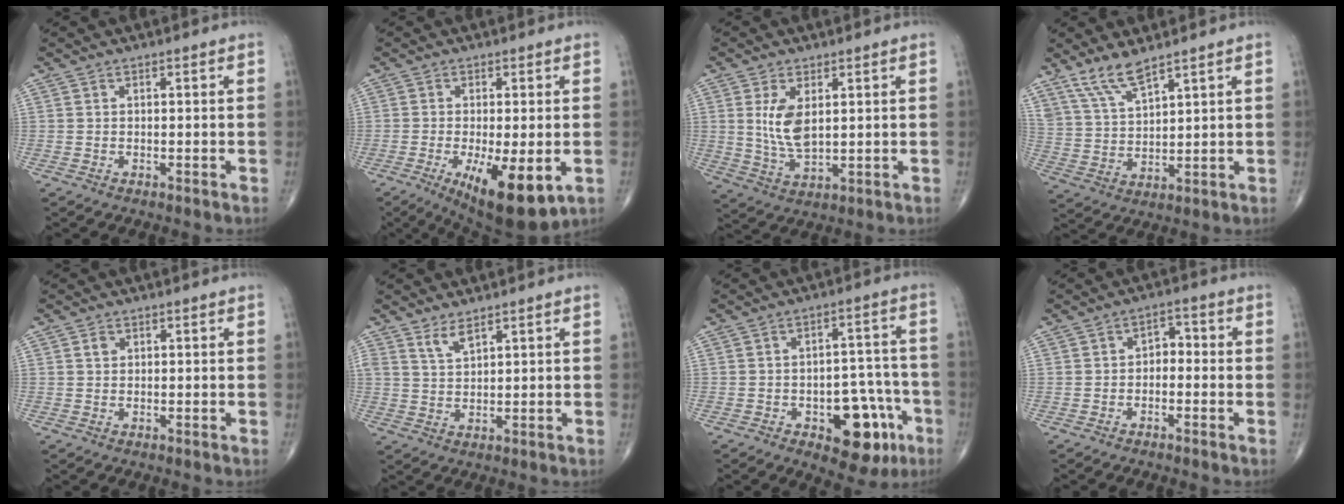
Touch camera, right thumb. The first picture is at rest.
{"total": 12.7, "force": [-4.2, 4.1, 11.2], "torque": [-0.171, -0.021, -0.054]}
{"total": 7.3, "force": [1.8, 3.6, 6.1], "torque": [-0.114, -0.016, 0.045]}
{"total": 7.5, "force": [5.9, 1.7, 4.2], "torque": [-0.086, -0.029, 0.130]}
{"total": 1.2, "force": [0.4, 1.0, 0.6], "torque": [-0.005, 0.001, 0.006]}
{"total": 3.2, "force": [2.4, 1.0, 1.8], "torque": [-0.031, -0.018, 0.052]}
{"total": 13.7, "force": [-5.9, 7.3, 9.9], "torque": [-0.080, 0.046, -0.071]}
{"total": 3.3, "force": [-0.7, 2.3, 2.3], "torque": [-0.019, 0.023, -0.022]}